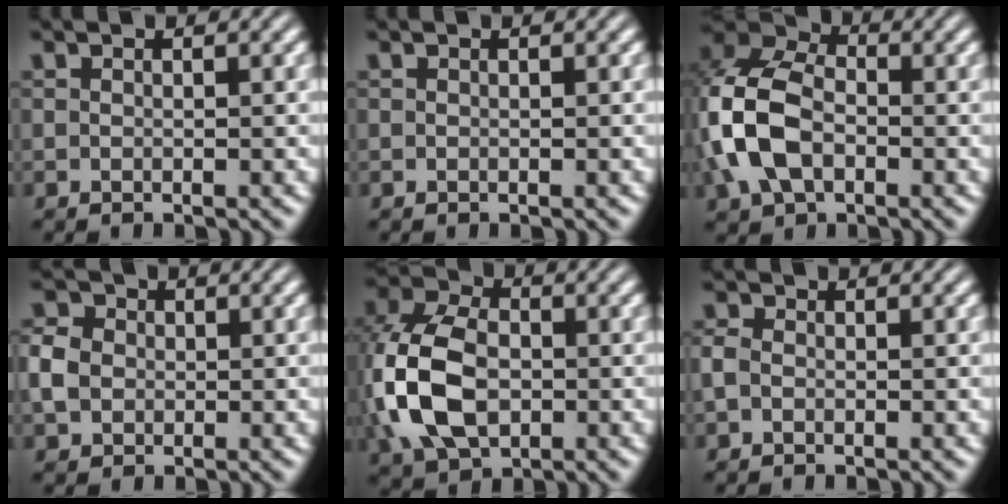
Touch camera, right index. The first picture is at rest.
{"total": 0.0}
{"total": 9.8, "force": [0.7, 7.6, 6.2], "torque": [-0.141, 0.003, 0.004]}
{"total": 2.6, "force": [0.3, 2.2, 1.3], "torque": [-0.028, 0.001, 0.006]}
{"total": 8.5, "force": [-0.4, 6.0, 6.0], "torque": [-0.155, -0.025, 0.011]}
{"total": 0.6, "force": [-0.3, 0.3, 0.5], "torque": [-0.009, -0.004, -0.003]}